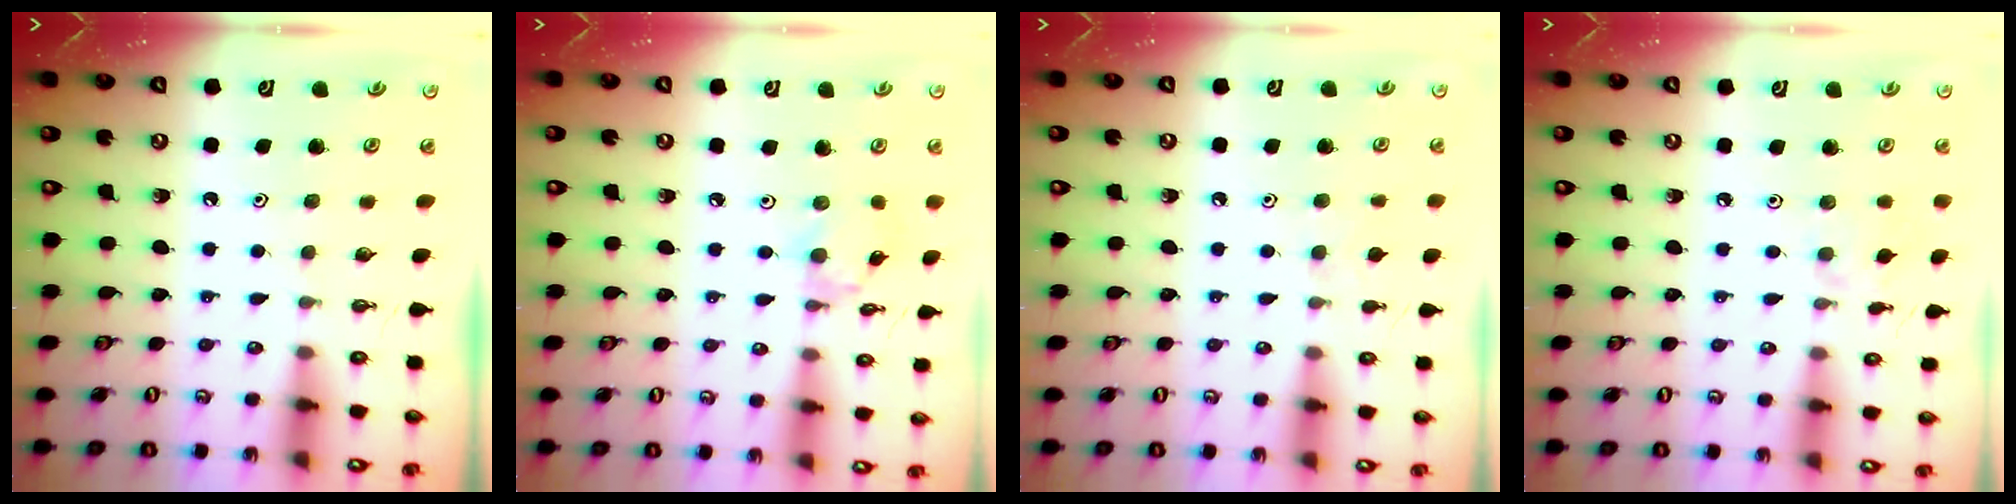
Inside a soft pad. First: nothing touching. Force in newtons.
{"total": 2.4, "press": 2.4, "slide": 0.2}
{"total": 3.3, "press": 3.2, "slide": 0.7}
{"total": 3.4, "press": 3.3, "slide": 0.5}